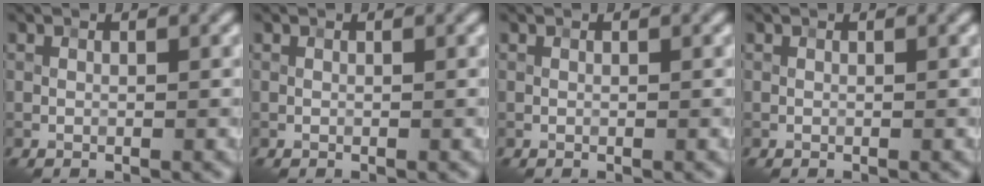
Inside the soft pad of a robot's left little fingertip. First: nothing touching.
{"total": 0.0}
{"total": 0.0}
{"total": 0.0}